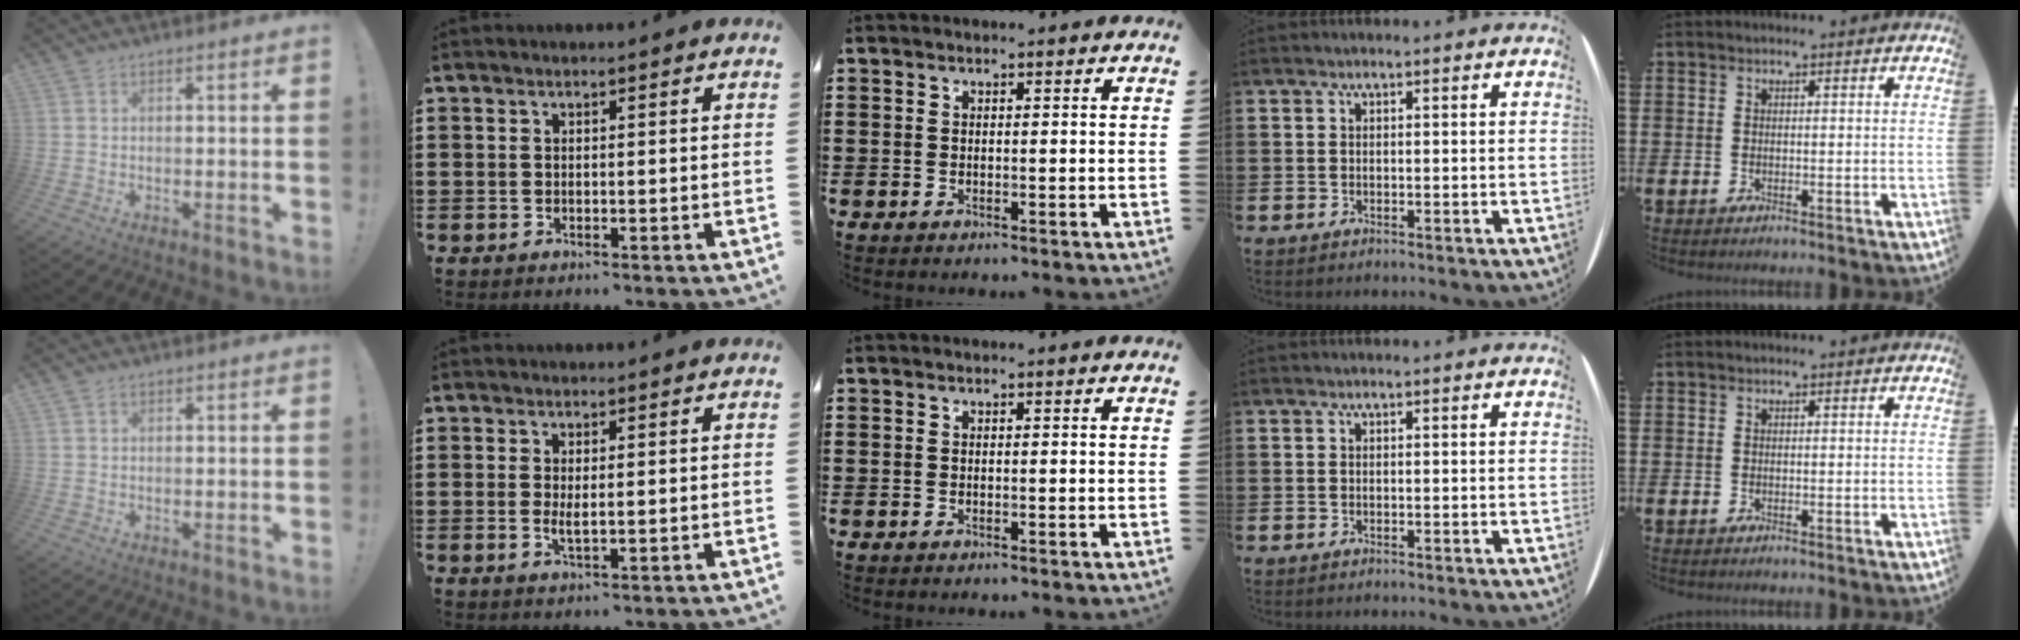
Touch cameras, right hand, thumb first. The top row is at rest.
{"thumb": {"total": 0.7, "force": [0.4, 0.5, 0.2], "torque": [-0.009, 0.005, 0.008]}, "index": {"total": 2.1, "force": [0.2, 0.6, 1.9], "torque": [-0.037, 0.000, 0.003]}}